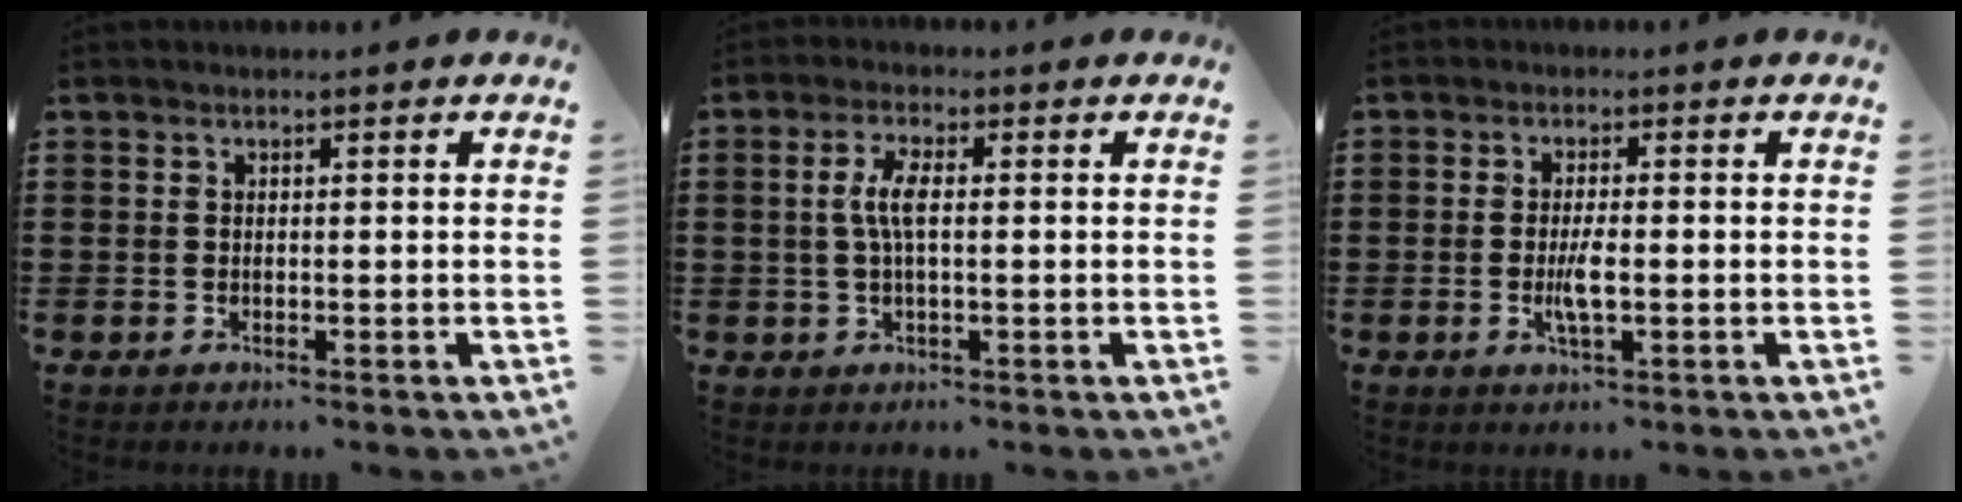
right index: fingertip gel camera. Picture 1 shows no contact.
{"total": 4.3, "force": [0.1, 1.1, 4.1], "torque": [-0.091, -0.002, -0.006]}
{"total": 3.5, "force": [-0.8, 0.7, 3.4], "torque": [-0.072, -0.007, -0.017]}